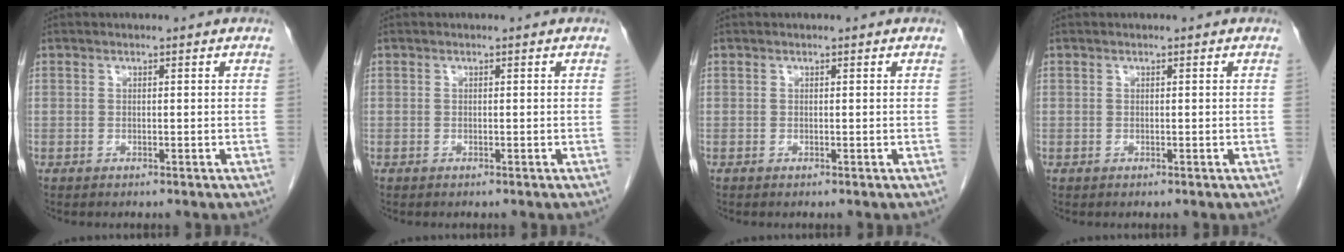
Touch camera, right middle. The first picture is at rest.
{"total": 0.0}
{"total": 0.0}
{"total": 0.0}